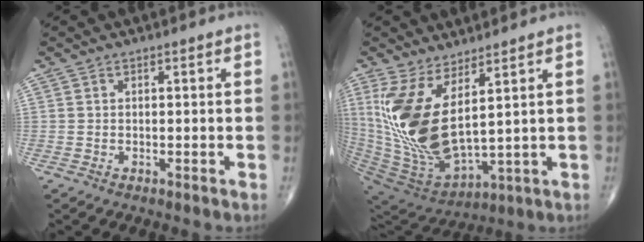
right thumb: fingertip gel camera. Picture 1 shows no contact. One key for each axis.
{"total": 17.3, "fx": 5.2, "fy": 6.9, "fz": 15.0, "tx": -0.320, "ty": -0.050, "tz": 0.122}